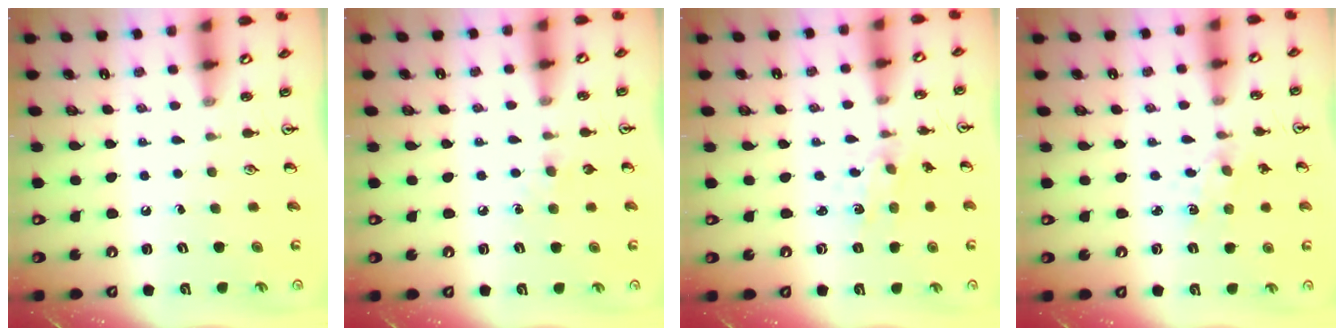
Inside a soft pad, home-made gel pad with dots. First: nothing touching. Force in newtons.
{"total": 6.0, "press": 5.9, "slide": 0.7}
{"total": 1.4, "press": 1.4, "slide": 0.2}
{"total": 2.0, "press": 2.0, "slide": 0.3}